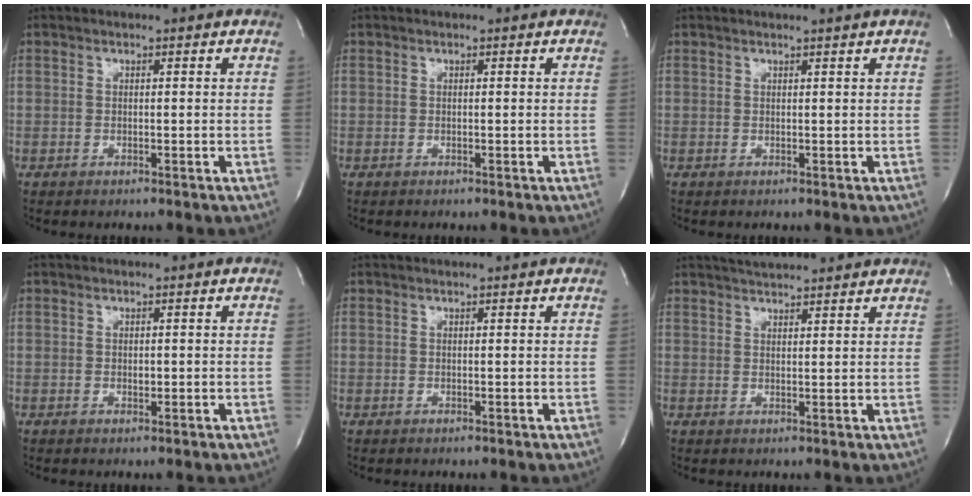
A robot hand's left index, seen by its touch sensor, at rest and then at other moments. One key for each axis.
{"total": 0.0}
{"total": 1.4, "fx": 1.2, "fy": -0.6, "fz": 0.5, "tx": -0.014, "ty": -0.007, "tz": 0.023}
{"total": 0.6, "fx": 0.0, "fy": 0.4, "fz": 0.4, "tx": -0.007, "ty": 0.000, "tz": 0.000}
{"total": 1.0, "fx": 0.9, "fy": -0.1, "fz": 0.3, "tx": -0.009, "ty": 0.003, "tz": 0.012}
{"total": 7.9, "fx": 7.2, "fy": 0.8, "fz": 3.1, "tx": -0.052, "ty": 0.024, "tz": 0.098}